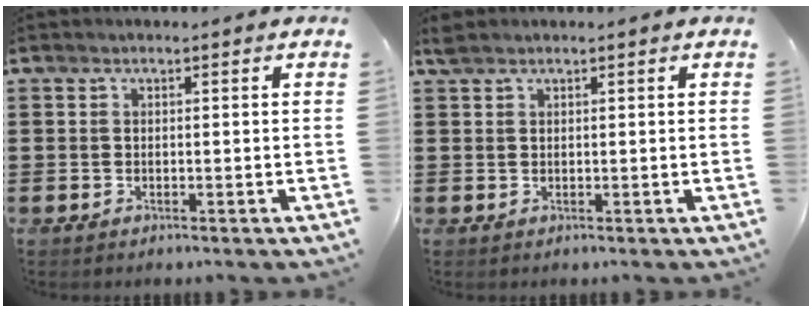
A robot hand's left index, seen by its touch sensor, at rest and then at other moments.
{"total": 1.1, "force": [0.9, 0.4, 0.6], "torque": [-0.014, 0.002, 0.017]}